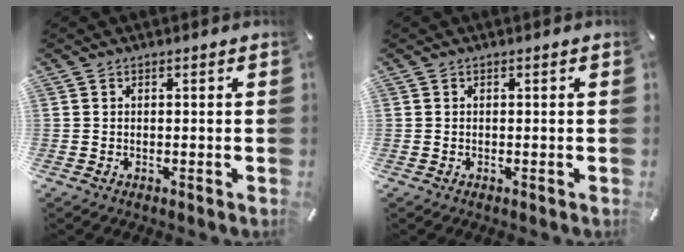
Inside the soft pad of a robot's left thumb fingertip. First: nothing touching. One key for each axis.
{"total": 0.0}